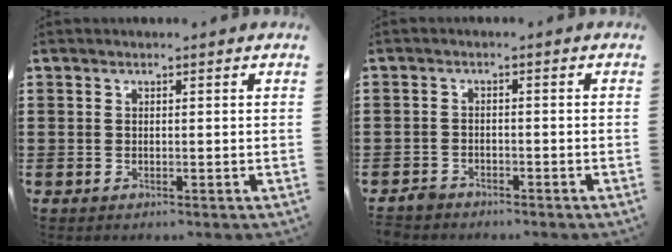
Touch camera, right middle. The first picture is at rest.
{"total": 2.1, "force": [-2.0, 0.6, 0.1], "torque": [-0.016, -0.001, -0.046]}